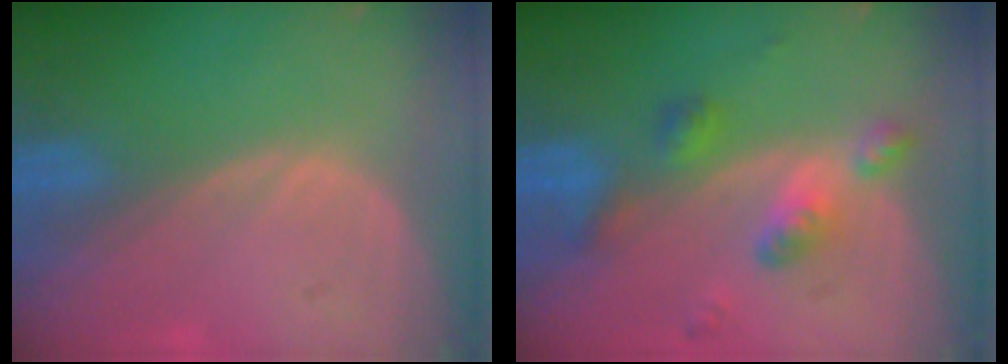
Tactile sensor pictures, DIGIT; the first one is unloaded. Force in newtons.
{"total": 6.1, "press": 5.4, "slide": 2.9}